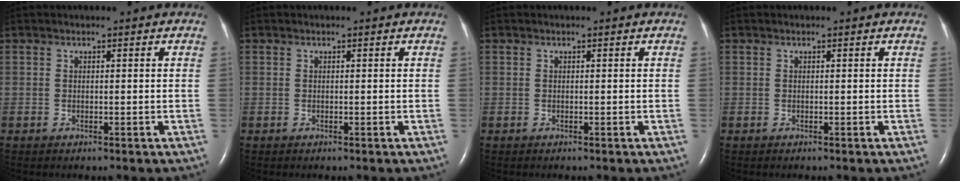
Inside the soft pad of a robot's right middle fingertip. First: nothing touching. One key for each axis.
{"total": 0.0}
{"total": 0.0}
{"total": 0.0}